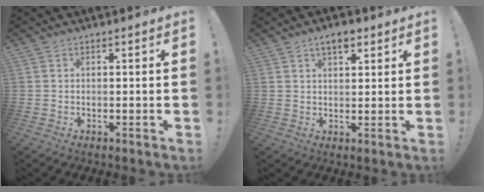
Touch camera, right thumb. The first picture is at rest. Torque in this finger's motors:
{"motor_torque": [0.09, 1.37, 0.73, 0.18, 0.01]}